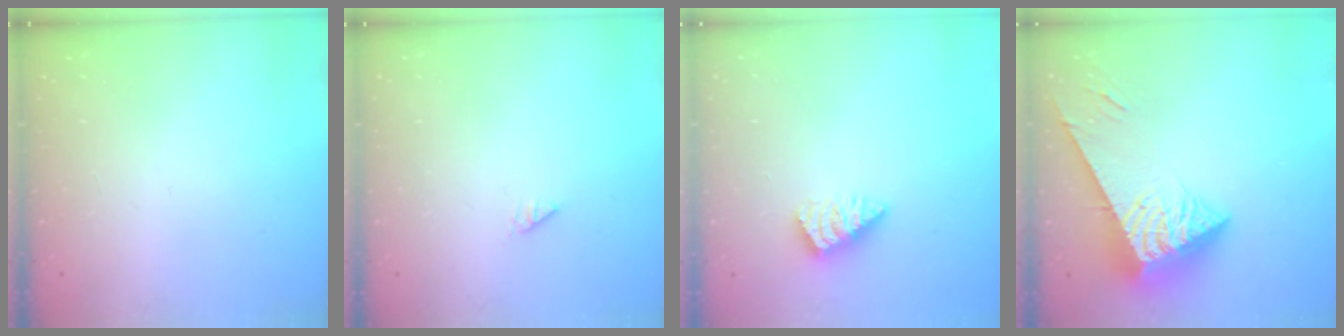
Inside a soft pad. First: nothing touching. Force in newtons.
{"total": 0.0}
{"total": 2.8, "press": 2.7, "slide": 0.5}
{"total": 8.6, "press": 8.5, "slide": 0.9}